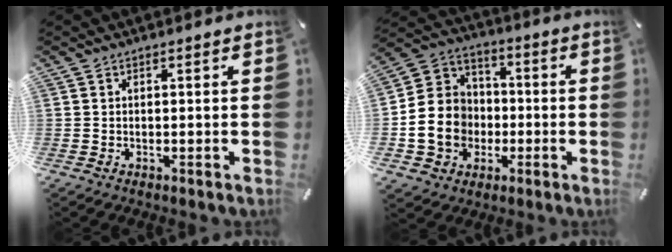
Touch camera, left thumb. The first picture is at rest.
{"total": 13.8, "force": [-3.8, 12.3, 5.1], "torque": [-0.118, 0.023, -0.064]}